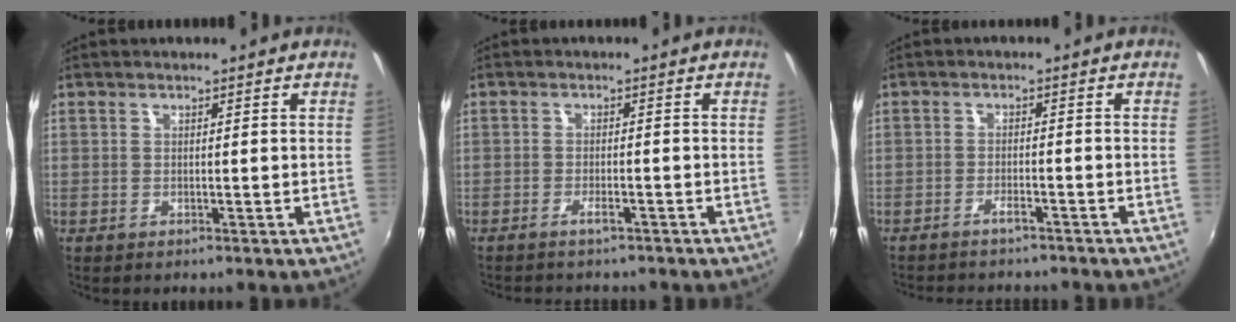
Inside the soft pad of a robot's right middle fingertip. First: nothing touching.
{"total": 2.6, "force": [-2.3, 0.5, 1.1], "torque": [-0.031, 0.000, -0.036]}
{"total": 6.1, "force": [-5.5, 1.3, 2.3], "torque": [-0.059, -0.008, -0.081]}